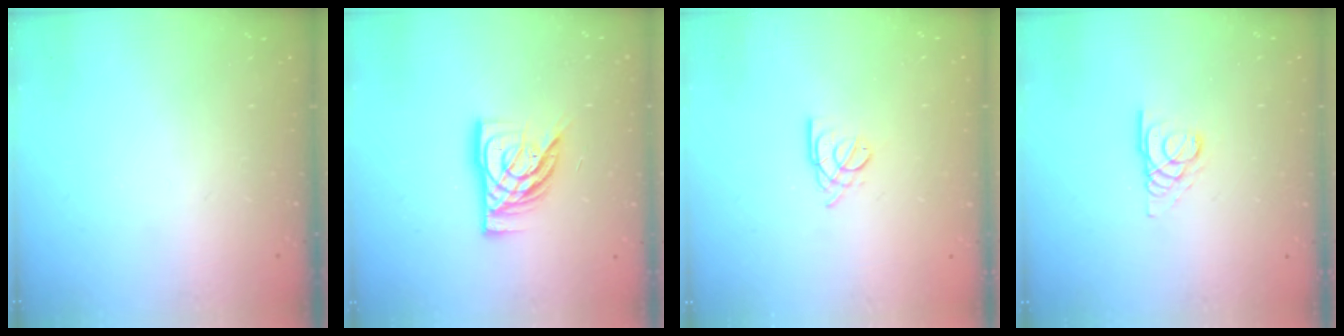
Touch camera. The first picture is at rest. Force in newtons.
{"total": 13.3, "press": 13.2, "slide": 1.2}
{"total": 3.0, "press": 2.9, "slide": 0.5}
{"total": 3.4, "press": 3.4, "slide": 0.3}